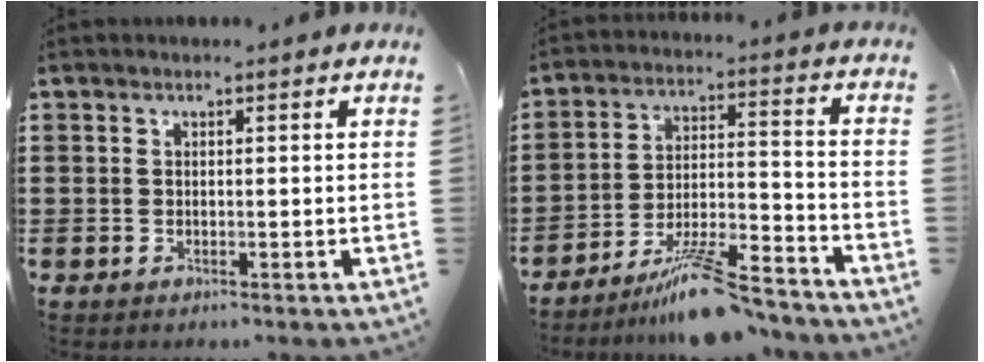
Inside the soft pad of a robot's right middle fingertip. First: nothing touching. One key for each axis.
{"total": 10.9, "fx": -9.2, "fy": 1.3, "fz": 5.8, "tx": -0.093, "ty": 0.021, "tz": -0.171}